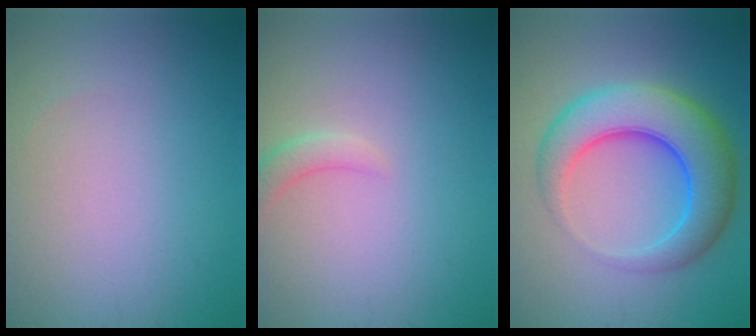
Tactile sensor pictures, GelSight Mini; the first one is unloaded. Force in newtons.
{"total": 1.6, "press": 1.5, "slide": 0.2}
{"total": 8.1, "press": 8.1, "slide": 0.2}